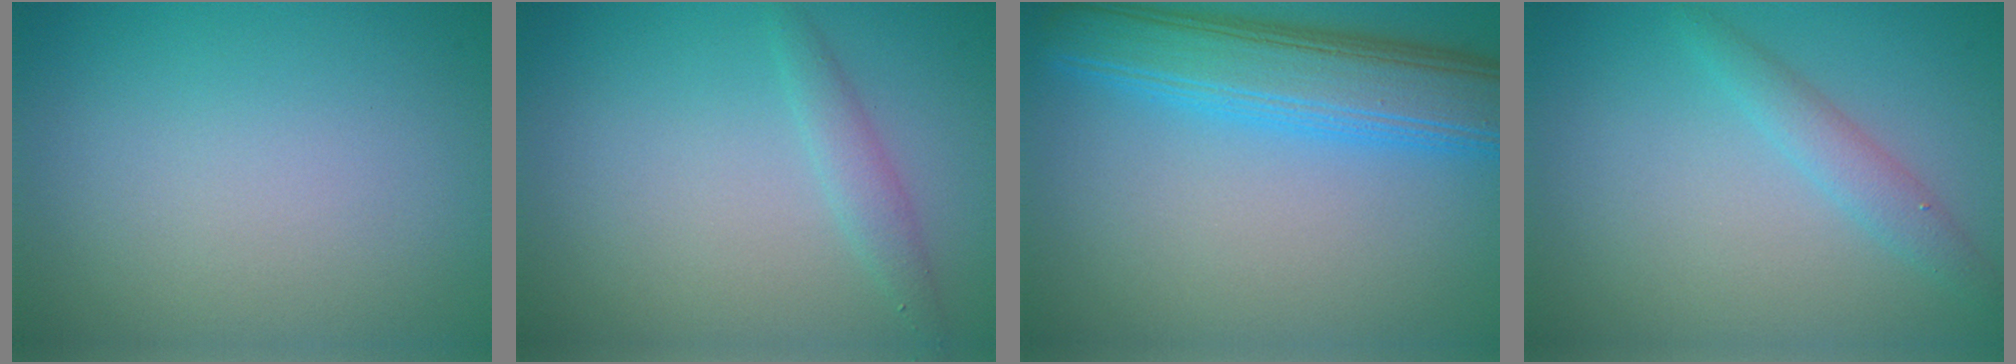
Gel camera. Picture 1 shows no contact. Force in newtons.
{"total": 1.5, "press": 1.5, "slide": 0.1}
{"total": 7.5, "press": 7.5, "slide": 0.2}
{"total": 1.9, "press": 1.9, "slide": 0.0}